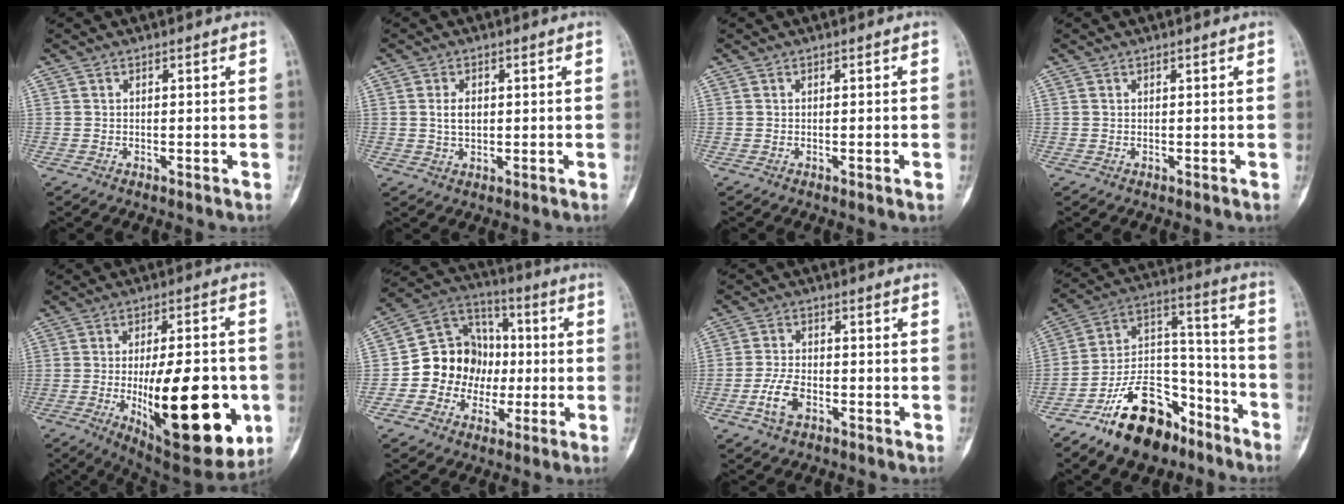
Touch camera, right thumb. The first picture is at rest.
{"total": 1.6, "force": [0.2, 1.0, 1.2], "torque": [-0.018, -0.001, 0.005]}
{"total": 1.5, "force": [-0.4, 0.2, 1.4], "torque": [-0.025, 0.000, -0.004]}
{"total": 0.0}
{"total": 24.7, "force": [-5.4, 9.2, 22.2], "torque": [-0.299, -0.007, -0.060]}
{"total": 14.6, "force": [-1.7, 12.8, 6.7], "torque": [-0.057, 0.041, -0.036]}
{"total": 5.5, "force": [-2.5, 3.1, 3.8], "torque": [-0.078, 0.015, -0.052]}
{"total": 18.7, "force": [-12.4, 10.2, 9.7], "torque": [-0.125, 0.107, -0.214]}